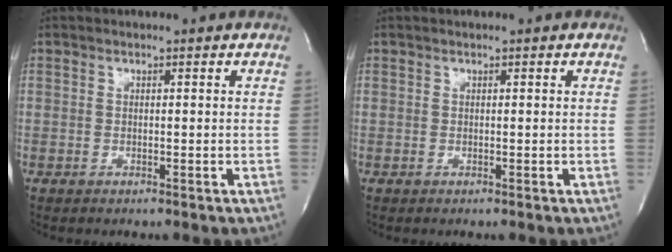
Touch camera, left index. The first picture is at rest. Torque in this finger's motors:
{"motor_torque": [0.50, -0.96, 0.17, 0.02]}